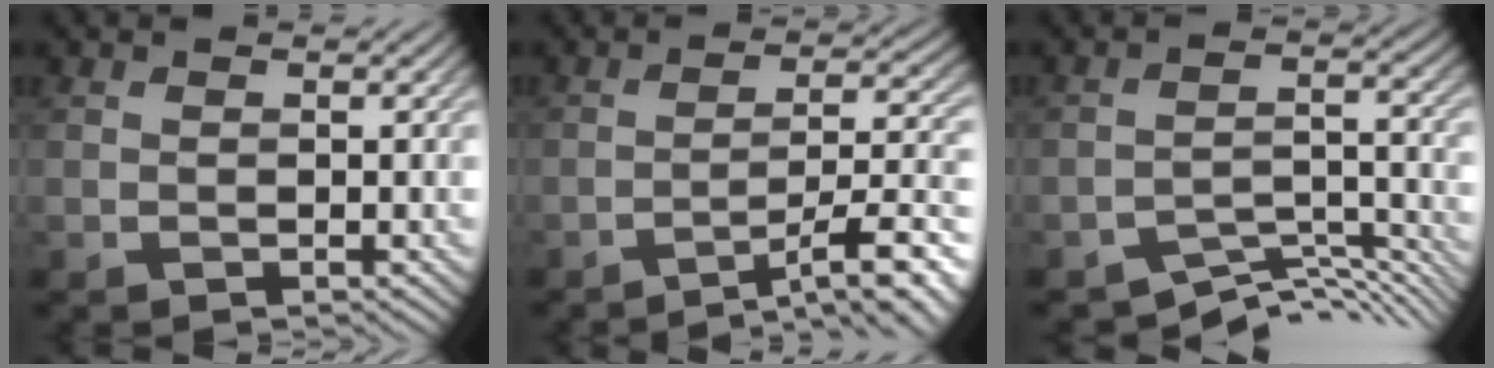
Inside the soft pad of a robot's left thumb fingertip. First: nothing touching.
{"total": 10.8, "force": [-7.1, 2.1, 7.9], "torque": [-0.130, 0.014, -0.100]}
{"total": 7.1, "force": [-6.4, 1.8, 2.6], "torque": [-0.039, -0.004, -0.098]}